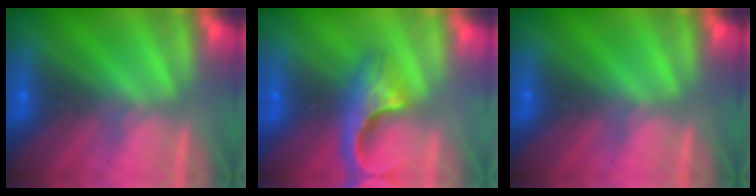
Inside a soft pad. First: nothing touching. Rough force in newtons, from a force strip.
{"total": 4.7}
{"total": 0.0}